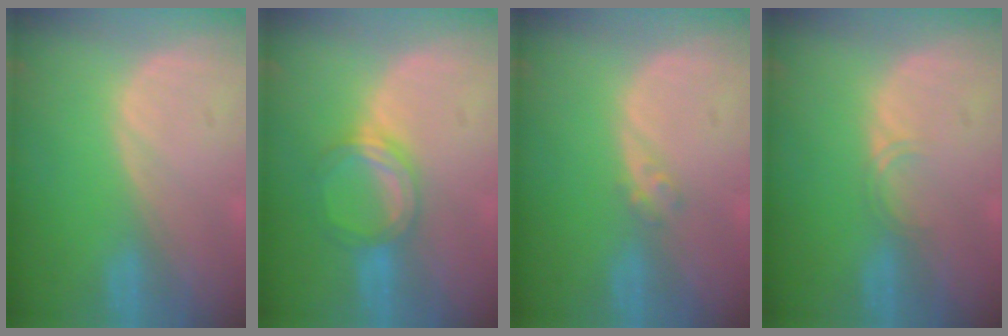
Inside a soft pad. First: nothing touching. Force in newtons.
{"total": 5.2, "press": 5.0, "slide": 1.5}
{"total": 1.6, "press": 1.4, "slide": 0.8}
{"total": 1.4, "press": 1.4, "slide": 0.2}